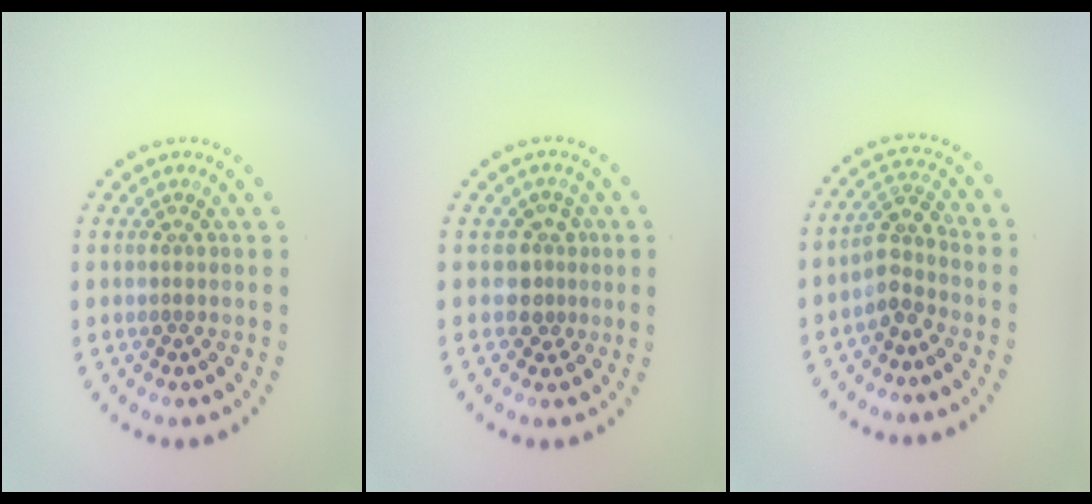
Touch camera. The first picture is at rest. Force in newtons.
{"total": 2.3, "press": 1.7, "slide": 1.5}
{"total": 2.5, "press": 1.9, "slide": 1.6}